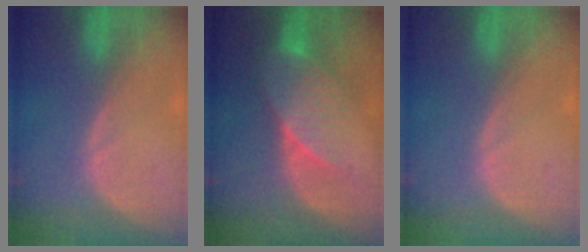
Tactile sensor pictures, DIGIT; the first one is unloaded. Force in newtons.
{"total": 7.2, "press": 6.6, "slide": 2.9}
{"total": 0.0}